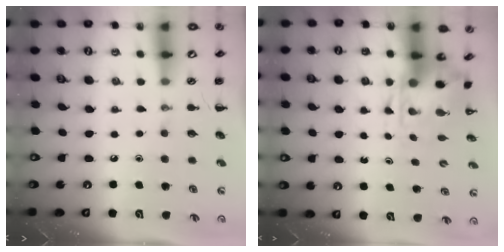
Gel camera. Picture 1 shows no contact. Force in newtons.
{"total": 3.9, "press": 3.8, "slide": 0.9}